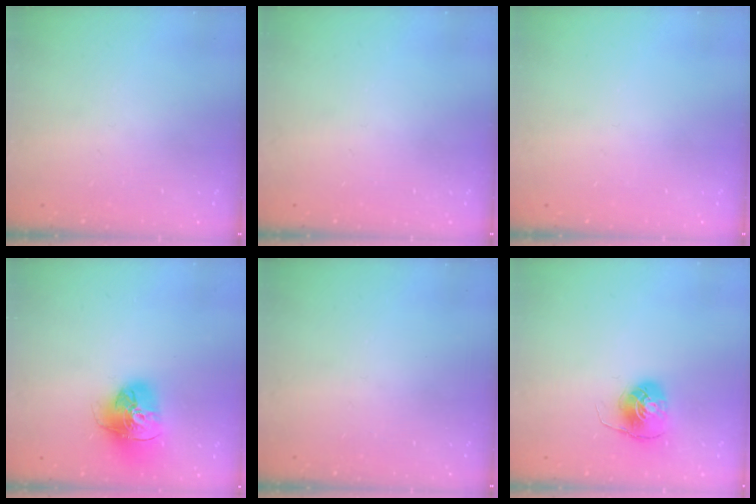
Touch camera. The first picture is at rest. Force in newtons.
{"total": 0.0}
{"total": 0.0}
{"total": 15.3, "press": 15.3, "slide": 1.5}
{"total": 0.0}
{"total": 6.8, "press": 6.8, "slide": 0.3}